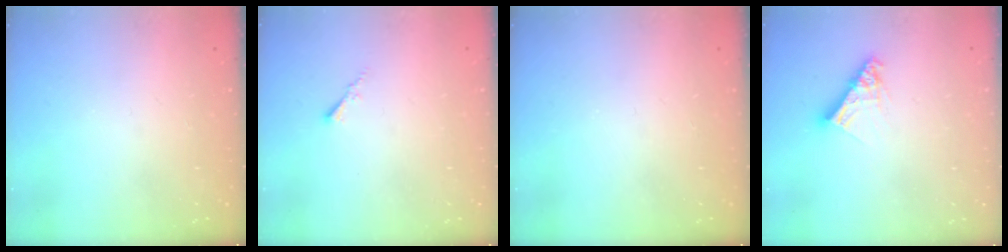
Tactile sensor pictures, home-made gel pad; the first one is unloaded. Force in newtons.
{"total": 0.5, "press": 0.4, "slide": 0.3}
{"total": 0.0}
{"total": 9.5, "press": 9.5, "slide": 0.7}